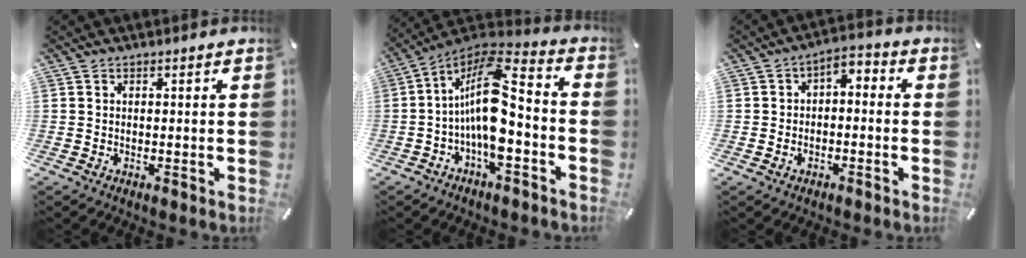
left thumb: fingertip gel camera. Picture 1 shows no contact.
{"total": 15.2, "force": [-2.5, 6.2, 13.6], "torque": [-0.278, -0.008, -0.044]}
{"total": 4.5, "force": [-2.2, 2.7, 2.9], "torque": [-0.041, 0.017, -0.045]}